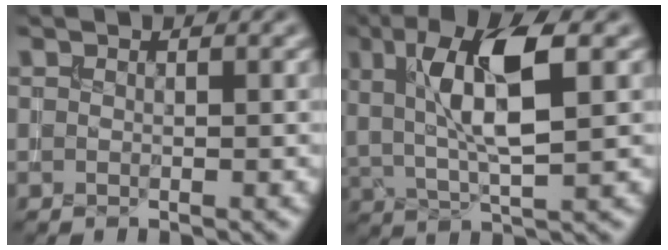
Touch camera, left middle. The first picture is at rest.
{"total": 8.1, "force": [2.0, 2.8, 7.3], "torque": [-0.130, 0.008, 0.036]}